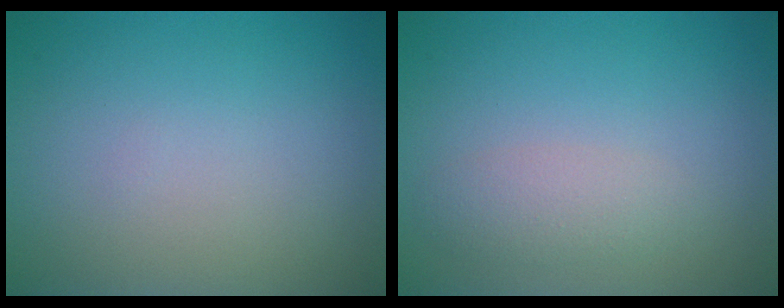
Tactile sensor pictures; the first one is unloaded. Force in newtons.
{"total": 1.9, "press": 1.9, "slide": 0.0}